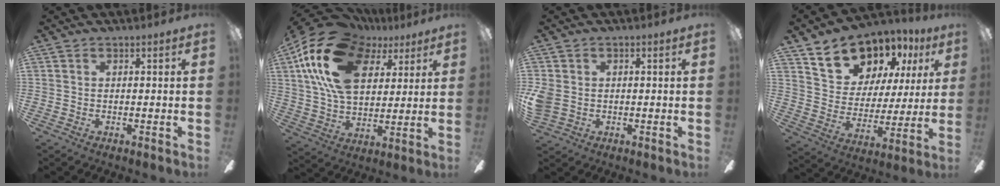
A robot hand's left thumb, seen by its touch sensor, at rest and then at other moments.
{"total": 24.7, "force": [10.9, 15.1, 16.2], "torque": [-0.330, -0.031, 0.189]}
{"total": 4.7, "force": [-0.2, 3.8, 2.7], "torque": [-0.068, 0.004, -0.005]}
{"total": 15.9, "force": [12.2, 9.0, 4.6], "torque": [-0.094, -0.084, 0.228]}